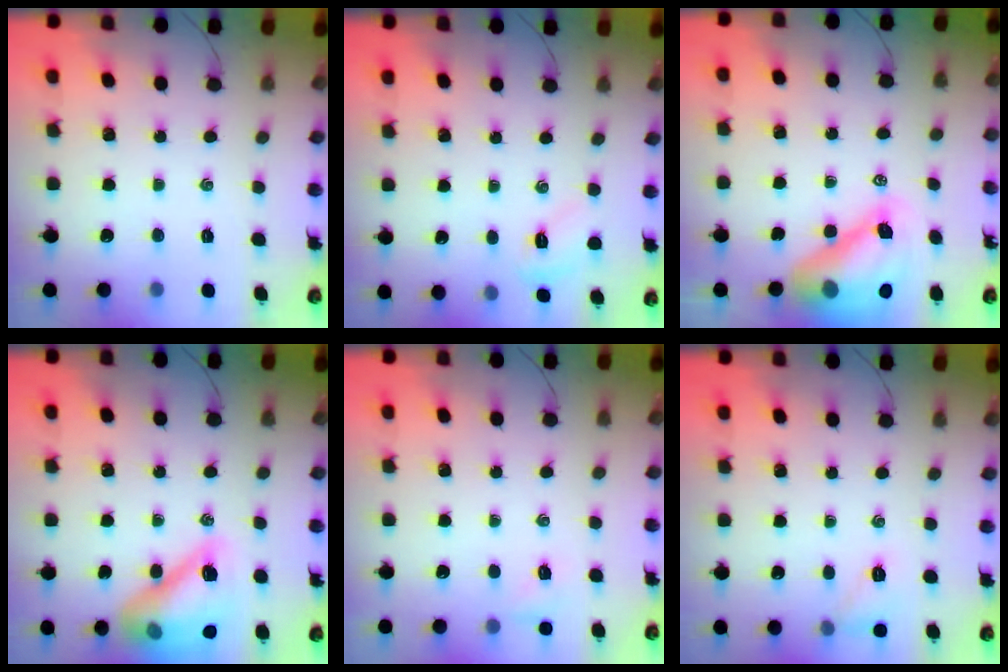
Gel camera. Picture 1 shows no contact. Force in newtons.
{"total": 5.5, "press": 5.3, "slide": 1.4}
{"total": 13.8, "press": 13.2, "slide": 4.1}
{"total": 17.0, "press": 16.9, "slide": 2.5}
{"total": 4.4, "press": 4.2, "slide": 1.2}
{"total": 7.2, "press": 7.0, "slide": 1.4}